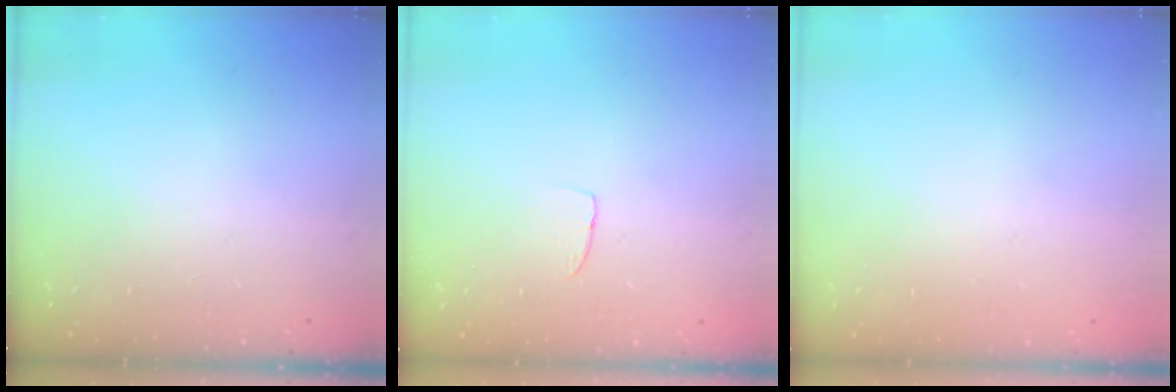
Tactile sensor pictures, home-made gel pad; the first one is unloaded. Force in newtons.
{"total": 3.2, "press": 3.2, "slide": 0.2}
{"total": 0.0}